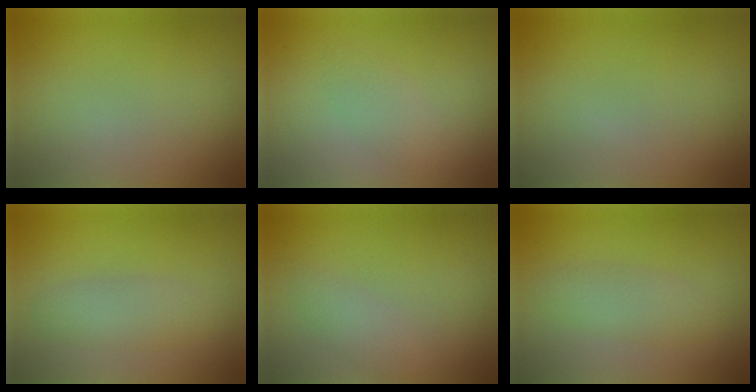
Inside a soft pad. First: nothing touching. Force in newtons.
{"total": 1.8, "press": 1.8, "slide": 0.0}
{"total": 0.0}
{"total": 2.6, "press": 2.6, "slide": 0.2}
{"total": 1.5, "press": 1.5, "slide": 0.0}
{"total": 2.4, "press": 2.4, "slide": 0.1}